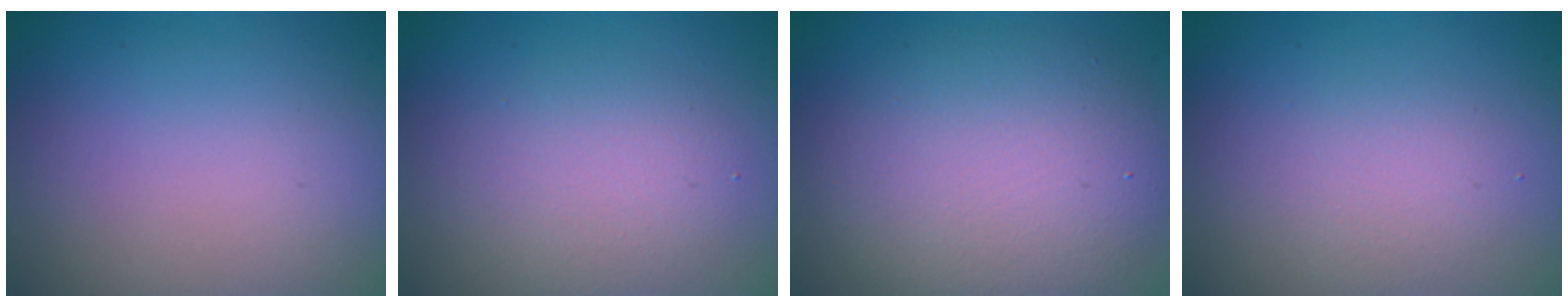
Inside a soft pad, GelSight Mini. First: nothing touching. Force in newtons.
{"total": 3.4, "press": 3.3, "slide": 0.3}
{"total": 7.4, "press": 7.4, "slide": 0.8}
{"total": 2.1, "press": 2.1, "slide": 0.0}